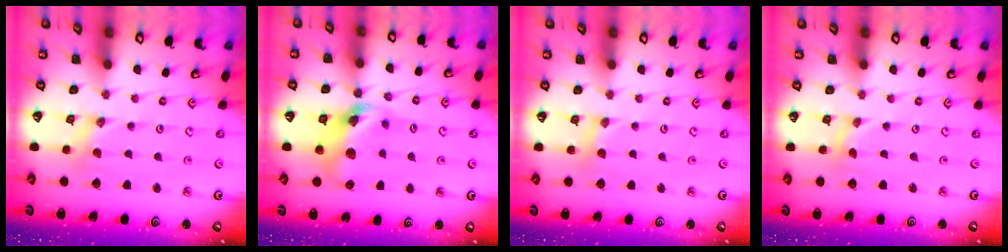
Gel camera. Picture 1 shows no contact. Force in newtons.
{"total": 12.7, "press": 12.5, "slide": 1.9}
{"total": 2.9, "press": 2.9, "slide": 0.4}
{"total": 0.0}